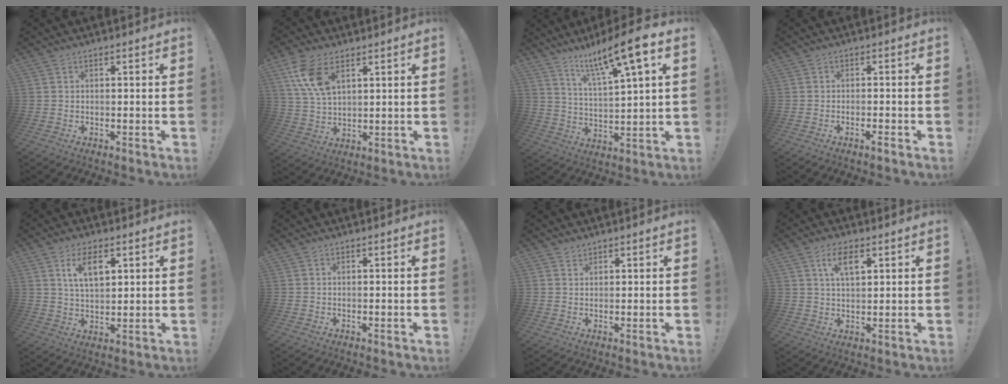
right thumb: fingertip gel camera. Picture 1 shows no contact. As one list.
[{"total": 10.9, "force": [5.5, 5.8, 7.3], "torque": [-0.147, -0.014, 0.105]}, {"total": 13.6, "force": [8.8, 1.1, 10.3], "torque": [-0.181, -0.052, 0.133]}, {"total": 2.0, "force": [-1.3, 0.1, 1.6], "torque": [-0.025, 0.002, -0.023]}, {"total": 8.1, "force": [3.7, 4.0, 6.0], "torque": [-0.094, -0.011, 0.063]}, {"total": 0.0}, {"total": 1.5, "force": [1.3, 0.7, 0.2], "torque": [0.001, -0.007, 0.025]}, {"total": 6.8, "force": [3.2, 3.1, 5.2], "torque": [-0.083, -0.006, 0.053]}]